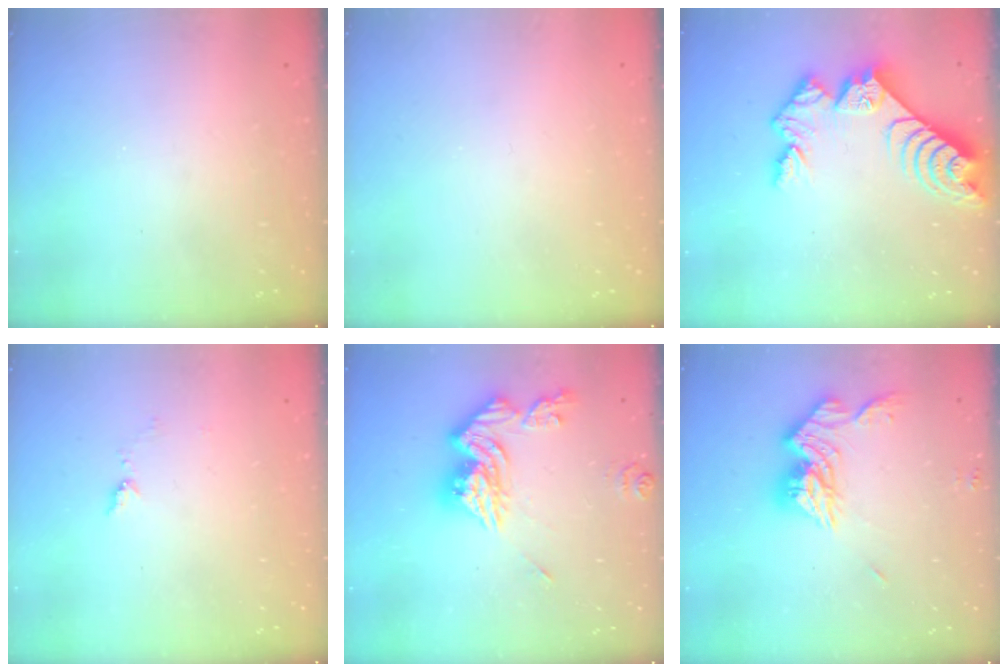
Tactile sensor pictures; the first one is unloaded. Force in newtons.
{"total": 0.0}
{"total": 12.3, "press": 12.3, "slide": 1.1}
{"total": 4.6, "press": 4.5, "slide": 0.5}
{"total": 15.7, "press": 15.6, "slide": 1.7}
{"total": 14.1, "press": 14.1, "slide": 1.2}